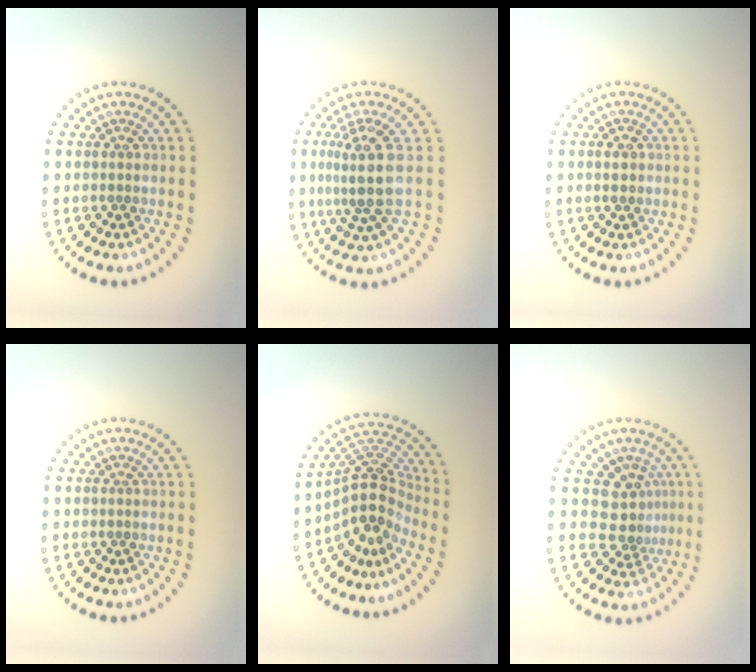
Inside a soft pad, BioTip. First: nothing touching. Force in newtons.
{"total": 4.1, "press": 3.4, "slide": 2.3}
{"total": 1.7, "press": 1.7, "slide": 0.1}
{"total": 0.0}
{"total": 4.9, "press": 3.5, "slide": 3.4}
{"total": 3.2, "press": 2.5, "slide": 2.0}